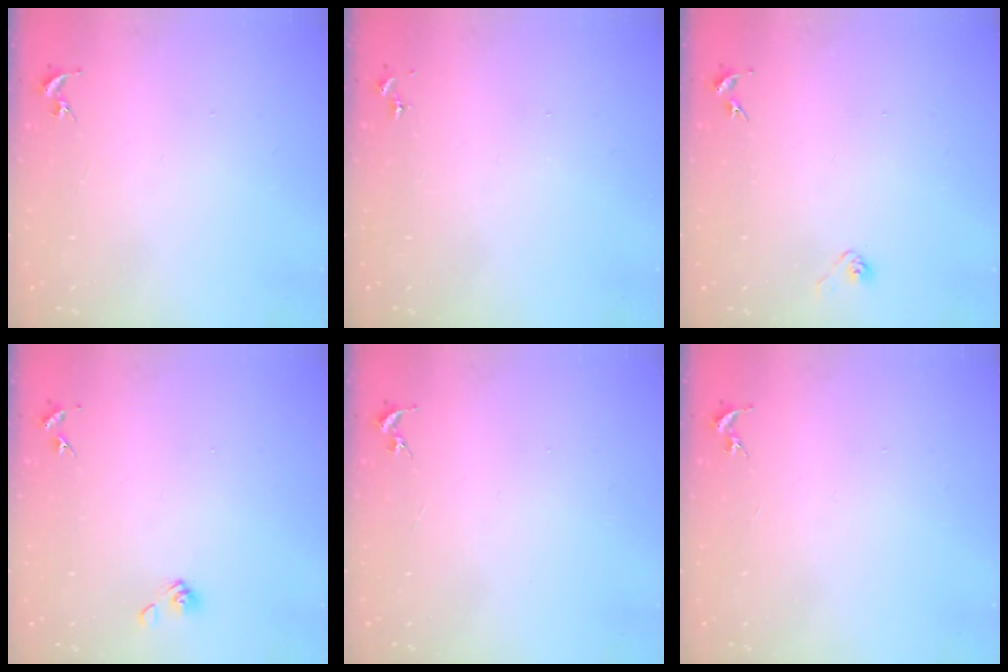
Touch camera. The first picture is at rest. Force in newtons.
{"total": 0.0}
{"total": 3.0, "press": 2.9, "slide": 0.9}
{"total": 5.8, "press": 5.3, "slide": 2.3}
{"total": 0.0}
{"total": 0.0}